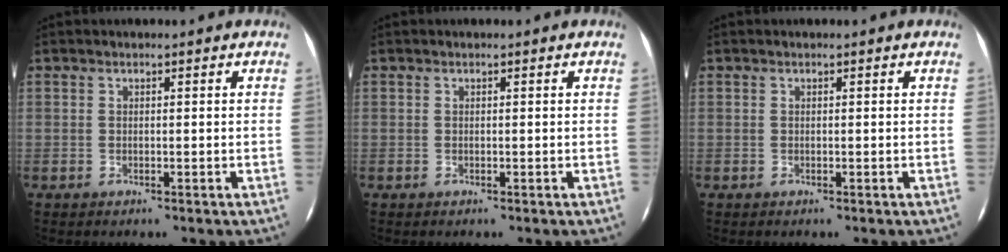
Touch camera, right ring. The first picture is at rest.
{"total": 0.0}
{"total": 0.0}